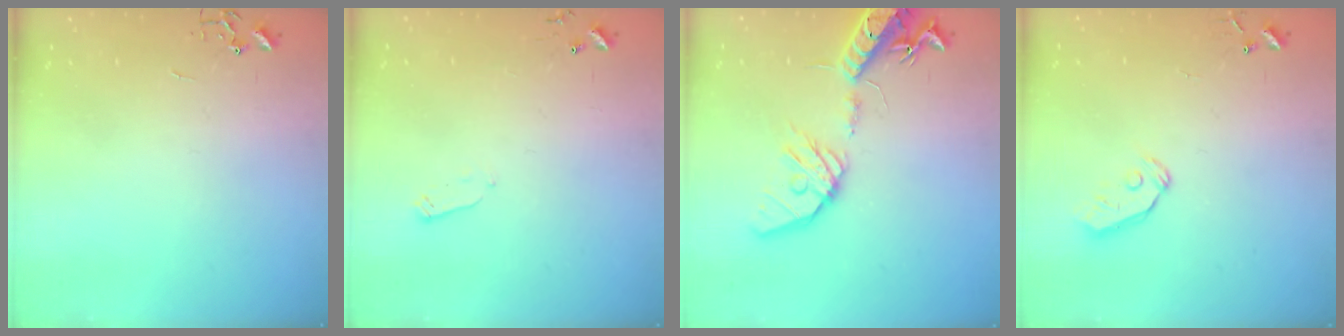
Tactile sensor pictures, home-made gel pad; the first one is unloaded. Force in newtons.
{"total": 2.4, "press": 2.4, "slide": 0.4}
{"total": 18.6, "press": 18.2, "slide": 3.5}
{"total": 5.3, "press": 5.3, "slide": 0.4}